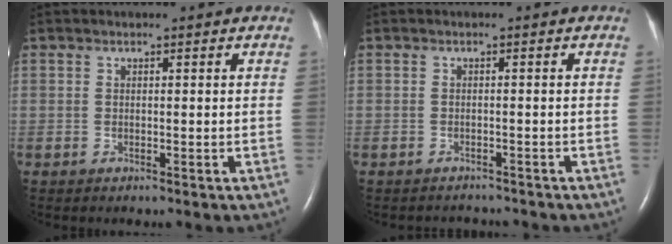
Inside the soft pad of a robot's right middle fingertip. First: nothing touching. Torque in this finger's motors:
{"motor_torque": [-0.31, -0.22, -0.07, 0.00]}